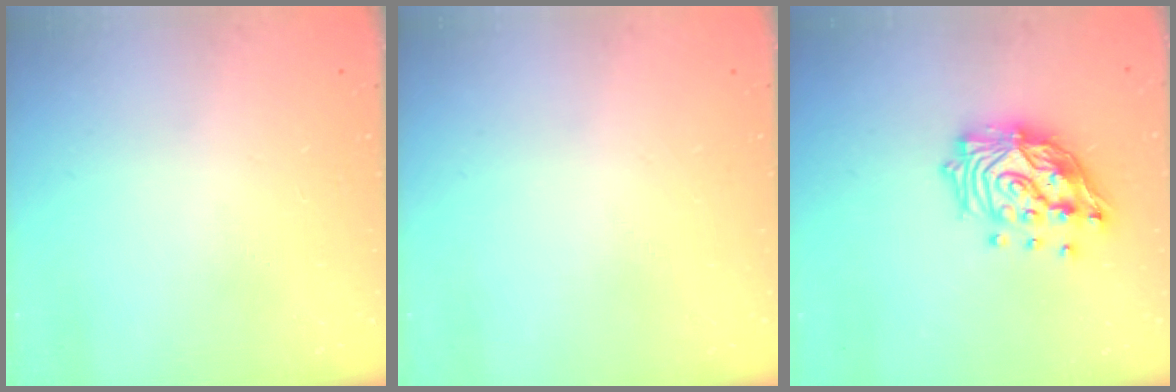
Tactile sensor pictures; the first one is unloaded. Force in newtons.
{"total": 0.0}
{"total": 16.7, "press": 16.6, "slide": 1.1}